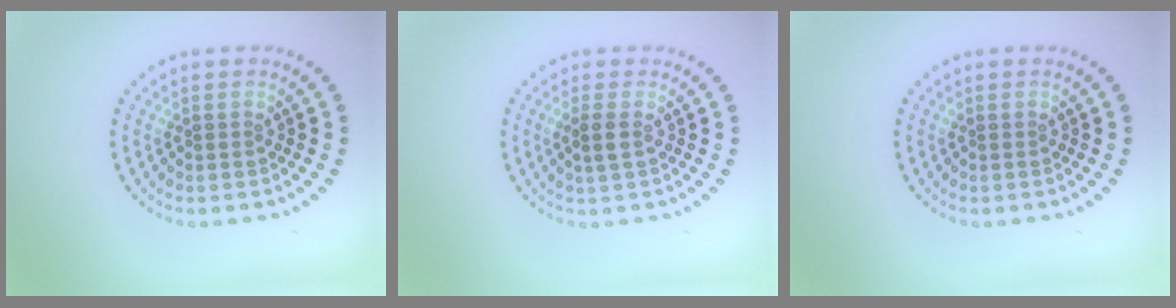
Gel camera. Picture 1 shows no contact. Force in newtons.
{"total": 1.3, "press": 1.1, "slide": 0.6}
{"total": 0.0}